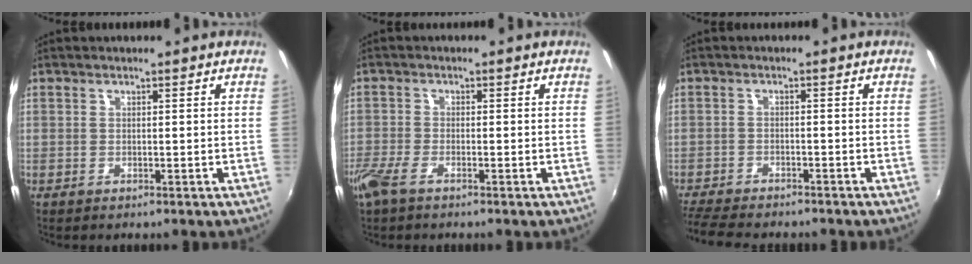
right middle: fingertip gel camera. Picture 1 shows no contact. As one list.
[{"total": 4.2, "force": [-3.0, 1.3, 2.7], "torque": [-0.070, -0.008, -0.063]}, {"total": 9.4, "force": [-8.4, 1.9, 3.6], "torque": [-0.099, -0.022, -0.141]}]